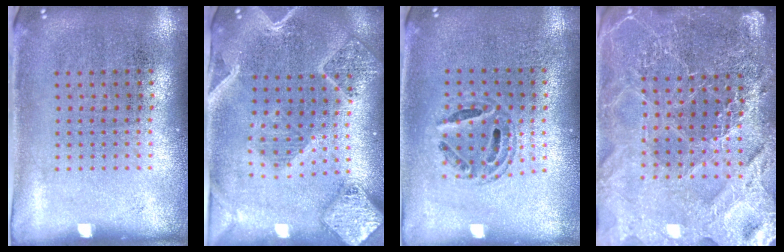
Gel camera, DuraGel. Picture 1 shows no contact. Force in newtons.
{"total": 2.7, "press": 2.4, "slide": 1.3}
{"total": 0.7, "press": 0.7, "slide": 0.2}
{"total": 4.8, "press": 4.4, "slide": 2.0}